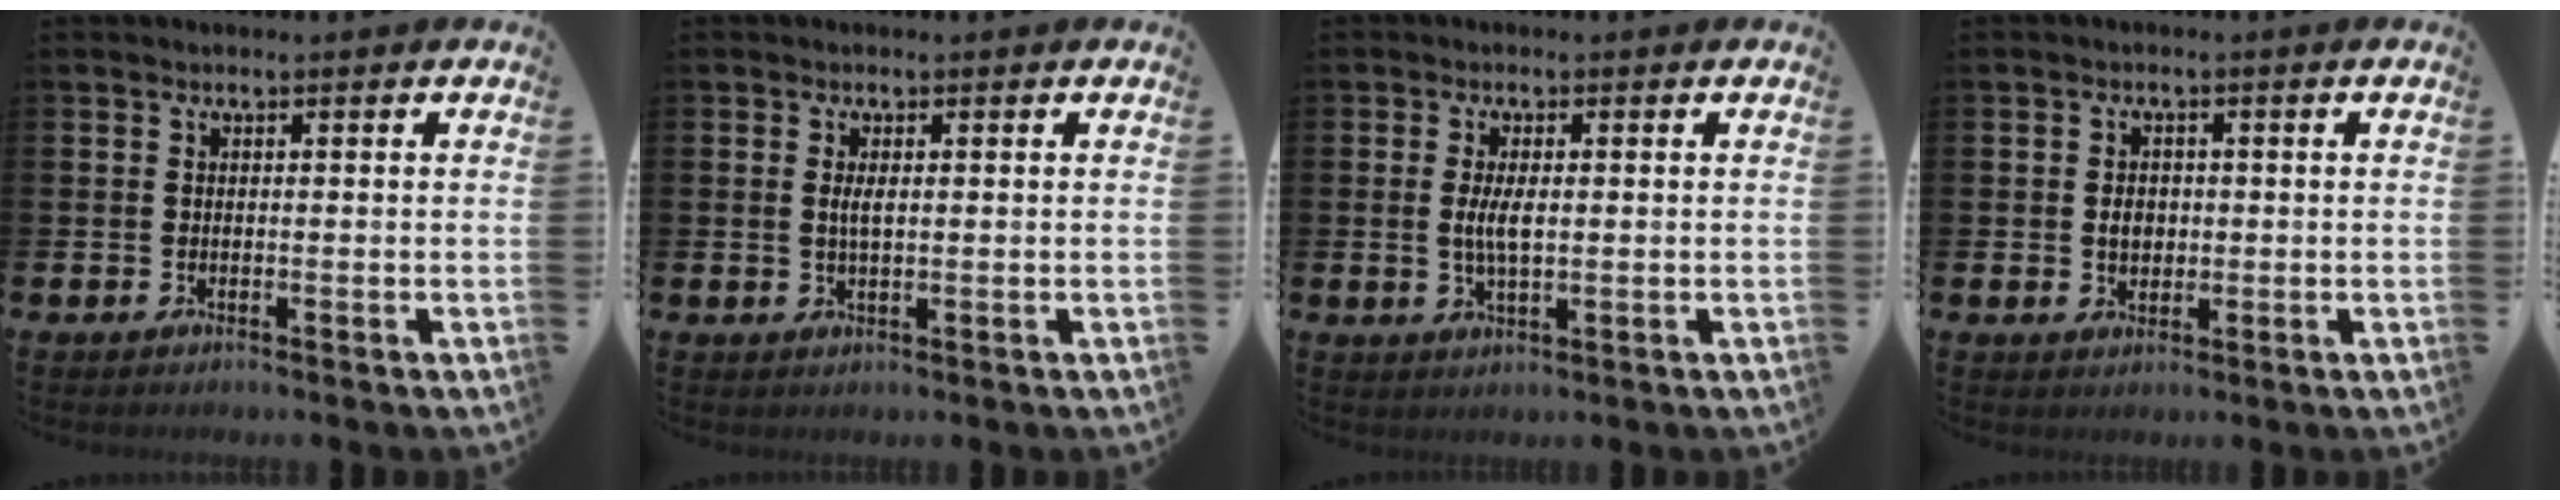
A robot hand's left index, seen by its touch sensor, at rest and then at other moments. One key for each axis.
{"total": 1.8, "fx": 0.3, "fy": 0.7, "fz": 1.6, "tx": -0.031, "ty": 0.002, "tz": 0.003}
{"total": 3.7, "fx": 0.4, "fy": 1.4, "fz": 3.4, "tx": -0.057, "ty": 0.000, "tz": 0.002}
{"total": 2.5, "fx": 0.1, "fy": 2.0, "fz": 1.4, "tx": -0.012, "ty": 0.002, "tz": -0.005}